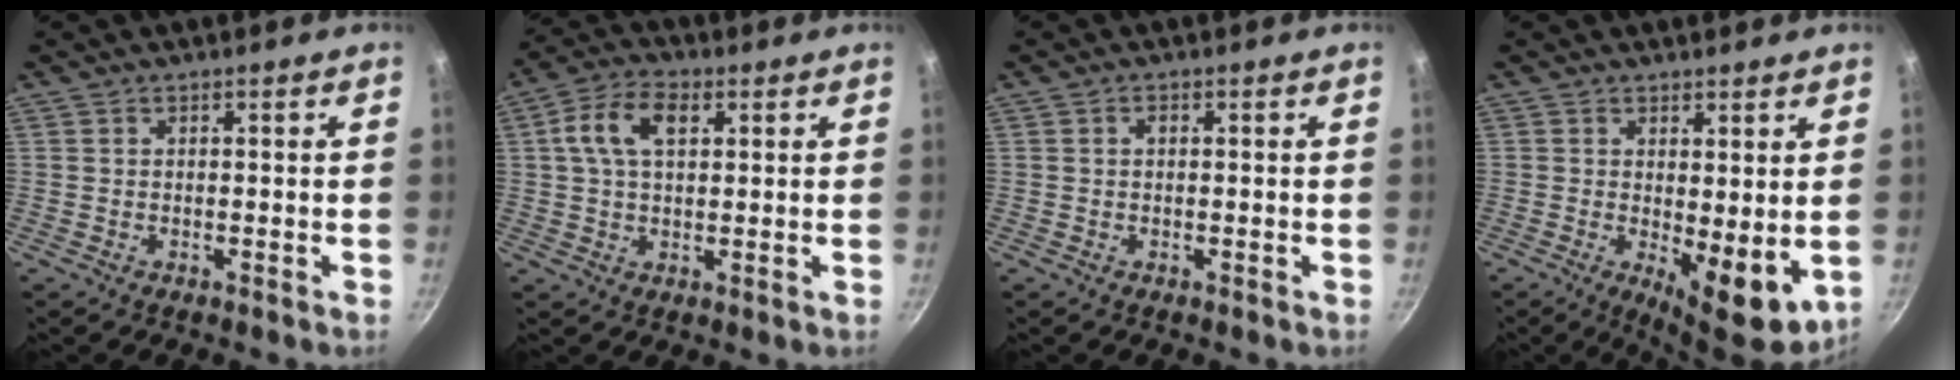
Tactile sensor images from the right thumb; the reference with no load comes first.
{"total": 8.8, "force": [2.5, 5.3, 6.6], "torque": [-0.116, 0.016, 0.037]}
{"total": 0.9, "force": [0.1, 0.6, 0.7], "torque": [-0.012, 0.005, 0.001]}
{"total": 8.3, "force": [0.0, 3.1, 7.7], "torque": [-0.094, -0.019, 0.009]}